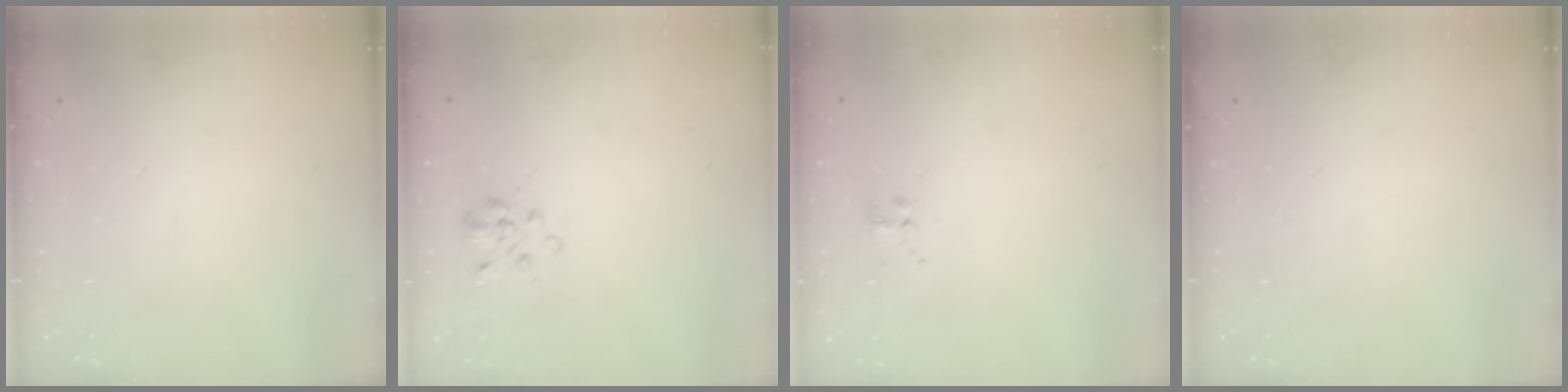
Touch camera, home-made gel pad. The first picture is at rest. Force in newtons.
{"total": 2.8, "press": 2.6, "slide": 1.2}
{"total": 2.8, "press": 2.5, "slide": 1.3}
{"total": 0.0}